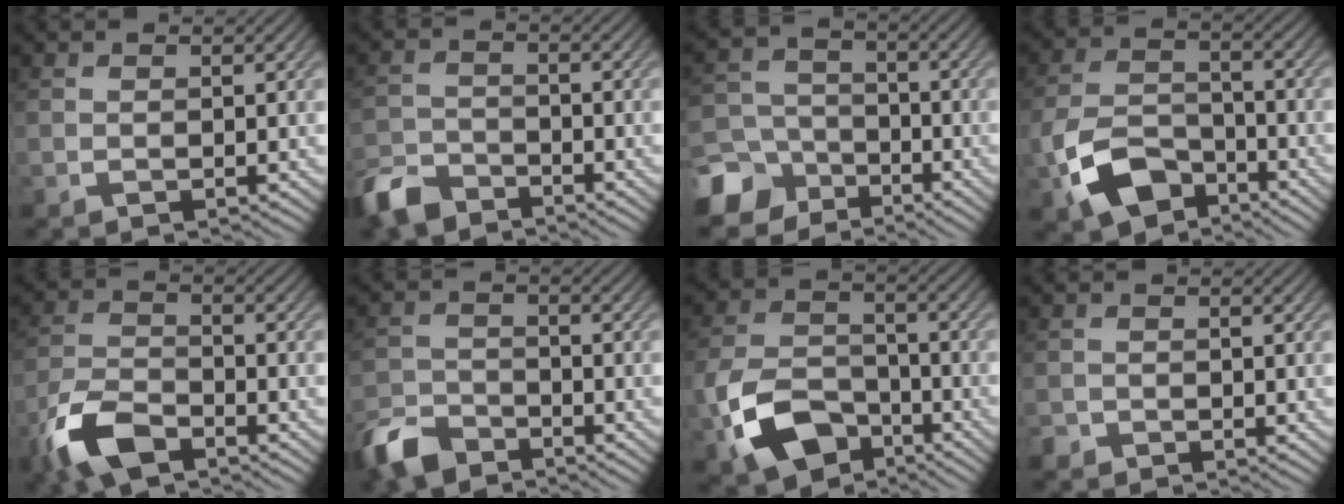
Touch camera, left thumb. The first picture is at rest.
{"total": 5.9, "force": [-4.9, 2.5, 2.0], "torque": [-0.048, -0.008, -0.110]}
{"total": 10.1, "force": [-6.4, 7.3, 2.9], "torque": [-0.093, -0.031, -0.132]}
{"total": 9.0, "force": [-4.9, 5.4, 5.3], "torque": [-0.131, -0.013, -0.100]}
{"total": 8.4, "force": [-5.8, 3.6, 5.0], "torque": [-0.113, -0.012, -0.128]}
{"total": 6.5, "force": [-5.3, 2.8, 2.4], "torque": [-0.056, -0.008, -0.119]}
{"total": 10.8, "force": [-5.5, 6.8, 6.3], "torque": [-0.157, -0.019, -0.110]}
{"total": 1.5, "force": [-1.1, 1.0, 0.1], "torque": [0.001, -0.004, -0.025]}